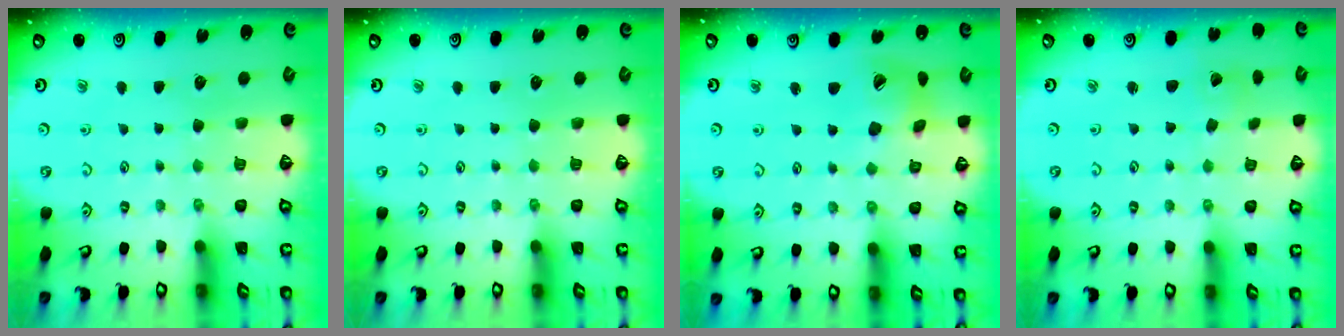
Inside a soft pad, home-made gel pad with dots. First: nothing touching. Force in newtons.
{"total": 0.0}
{"total": 13.3, "press": 13.2, "slide": 1.7}
{"total": 2.2, "press": 2.2, "slide": 0.1}